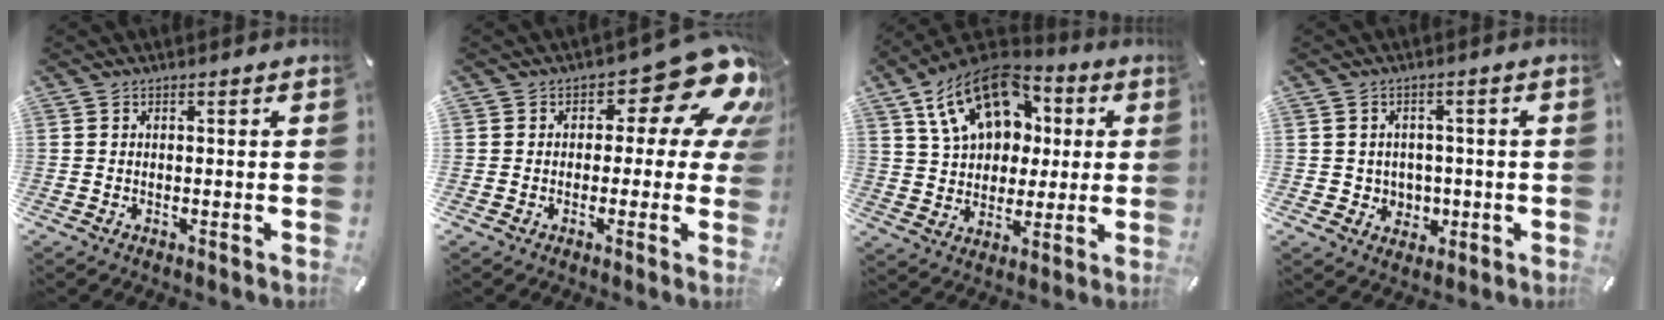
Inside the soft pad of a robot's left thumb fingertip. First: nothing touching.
{"total": 15.9, "force": [7.5, 8.3, 11.3], "torque": [-0.142, -0.054, 0.120]}
{"total": 19.2, "force": [7.9, 13.6, 11.0], "torque": [-0.209, -0.025, 0.143]}
{"total": 4.8, "force": [-0.3, 4.7, 1.0], "torque": [-0.012, 0.001, -0.006]}